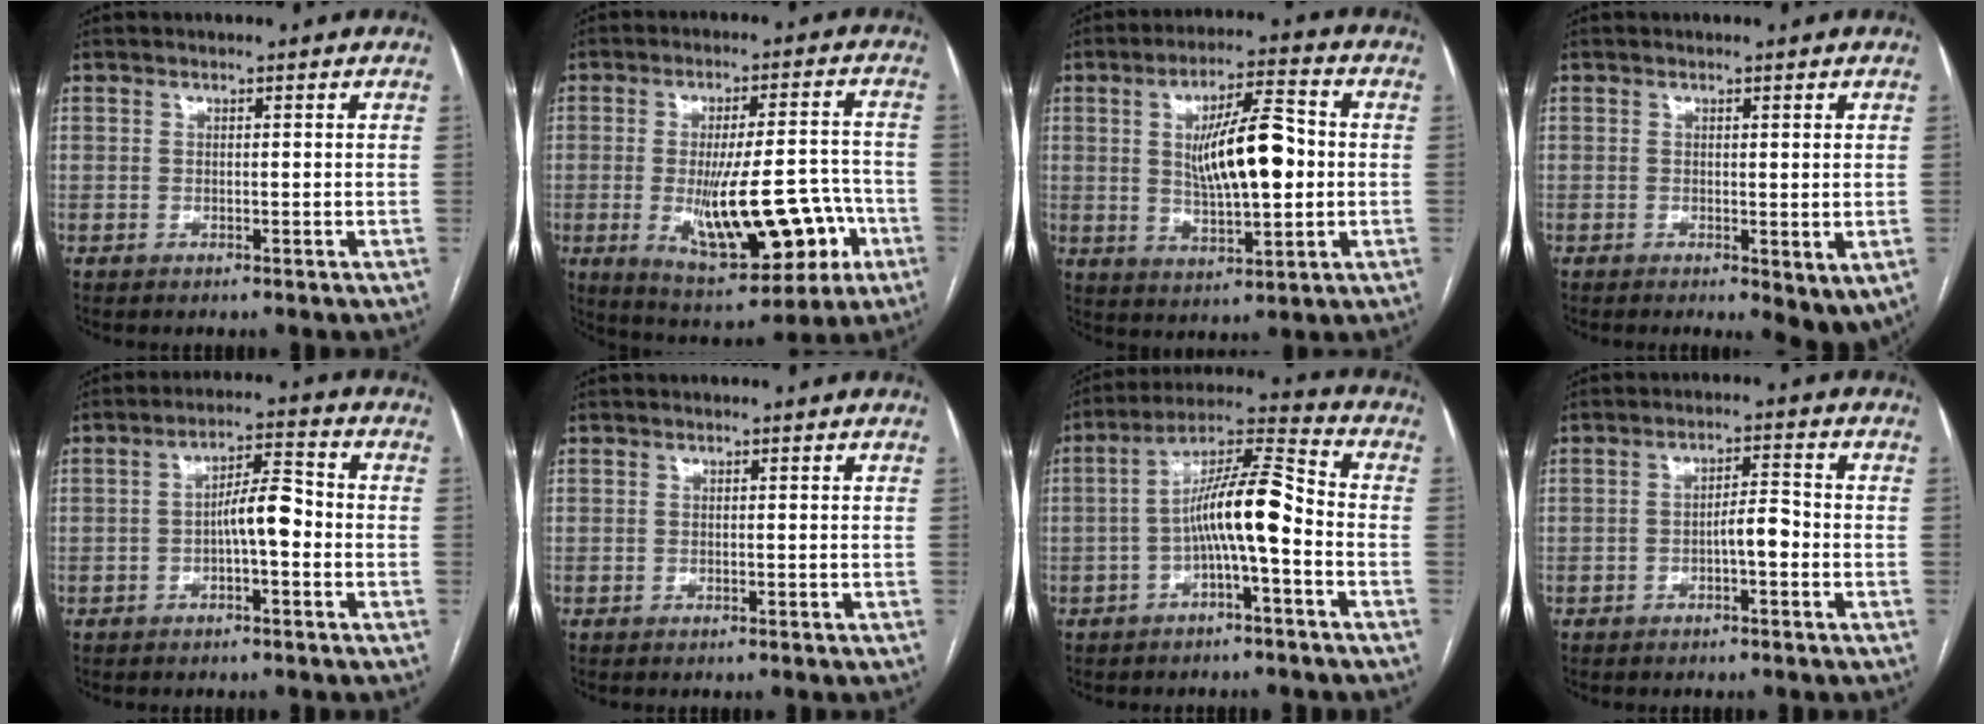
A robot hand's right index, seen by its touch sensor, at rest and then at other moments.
{"total": 16.7, "force": [-4.7, 5.2, 15.2], "torque": [-0.236, 0.005, -0.054]}
{"total": 12.2, "force": [0.8, 3.1, 11.8], "torque": [-0.203, 0.012, 0.016]}
{"total": 5.0, "force": [-1.2, 1.7, 4.5], "torque": [-0.052, -0.014, -0.011]}
{"total": 6.0, "force": [-1.2, 1.5, 5.7], "torque": [-0.093, 0.021, -0.020]}
{"total": 0.0}
{"total": 10.5, "force": [-2.4, 1.2, 10.2], "torque": [-0.180, 0.034, -0.045]}
{"total": 3.7, "force": [-1.3, 0.9, 3.4], "torque": [-0.052, 0.011, -0.021]}